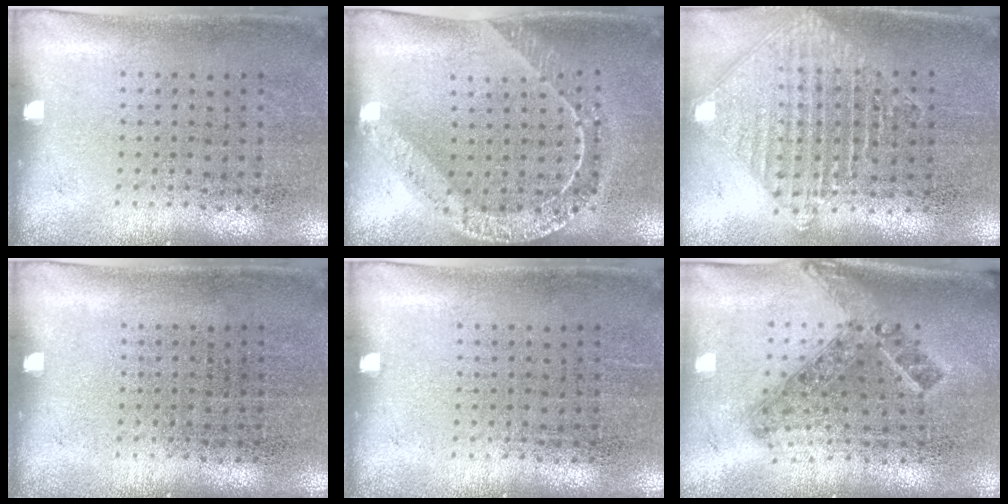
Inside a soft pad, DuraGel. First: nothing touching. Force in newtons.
{"total": 1.7, "press": 1.6, "slide": 0.5}
{"total": 1.2, "press": 1.2, "slide": 0.2}
{"total": 0.0}
{"total": 0.0}
{"total": 1.5, "press": 1.1, "slide": 1.0}